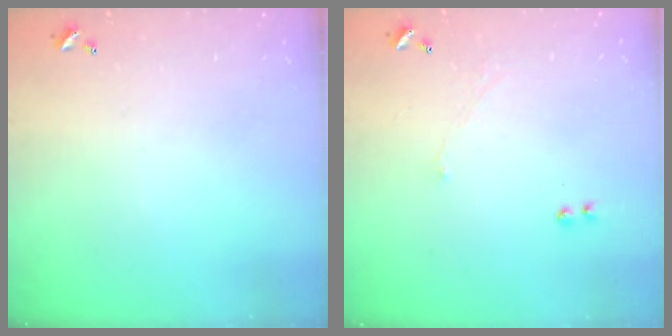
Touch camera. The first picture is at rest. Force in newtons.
{"total": 1.0, "press": 0.7, "slide": 0.6}